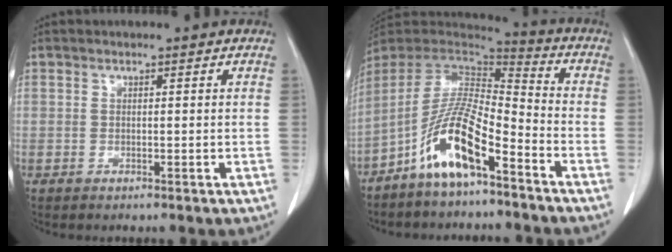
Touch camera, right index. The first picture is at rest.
{"total": 12.6, "force": [-7.2, 2.5, 10.0], "torque": [-0.197, 0.003, -0.133]}